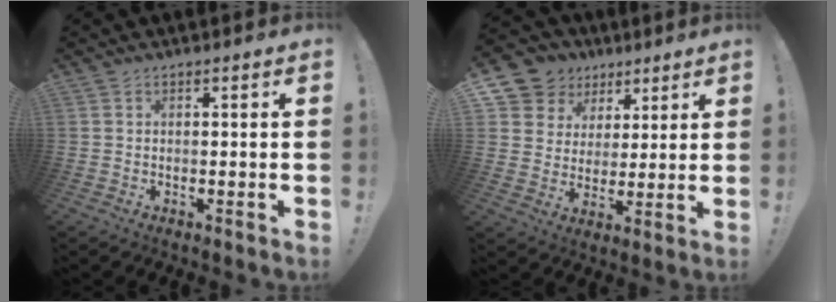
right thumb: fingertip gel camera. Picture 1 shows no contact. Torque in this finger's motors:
{"motor_torque": [0.23, 0.37, 0.87, 0.68, 0.05]}